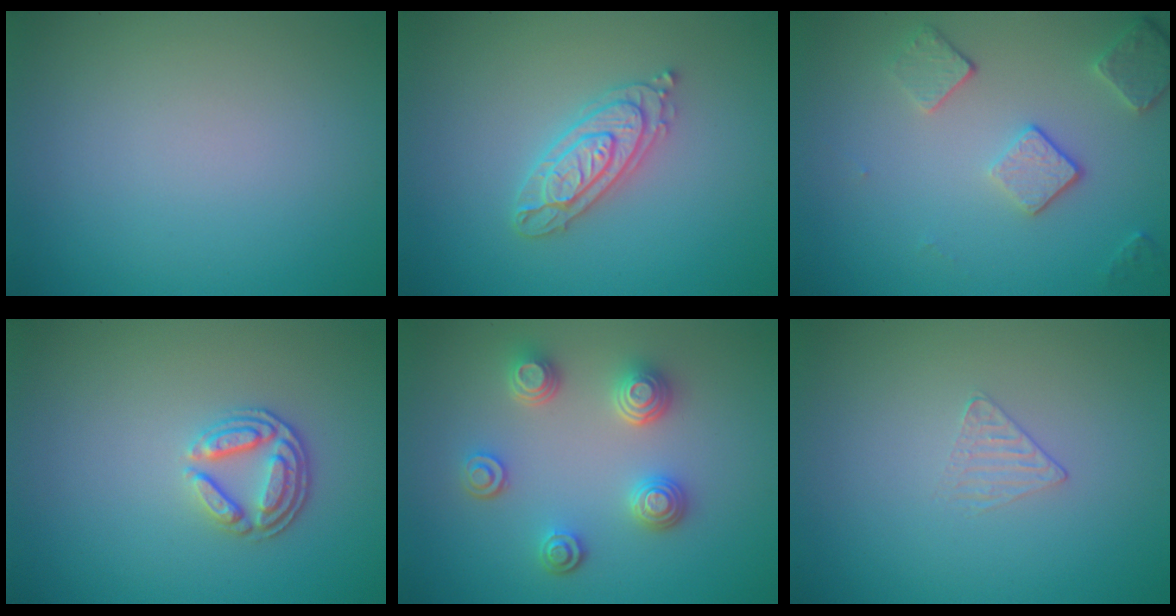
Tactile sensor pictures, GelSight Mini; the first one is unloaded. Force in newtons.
{"total": 3.7, "press": 3.7, "slide": 0.6}
{"total": 3.6, "press": 2.9, "slide": 2.2}
{"total": 2.9, "press": 2.5, "slide": 1.6}
{"total": 3.8, "press": 3.2, "slide": 1.9}
{"total": 1.0, "press": 0.3, "slide": 0.9}